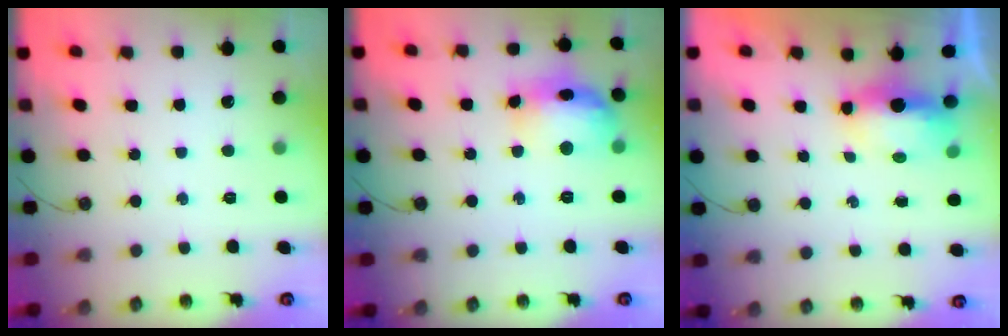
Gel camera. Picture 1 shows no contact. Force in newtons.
{"total": 15.8, "press": 15.7, "slide": 1.2}
{"total": 10.5, "press": 7.5, "slide": 7.3}